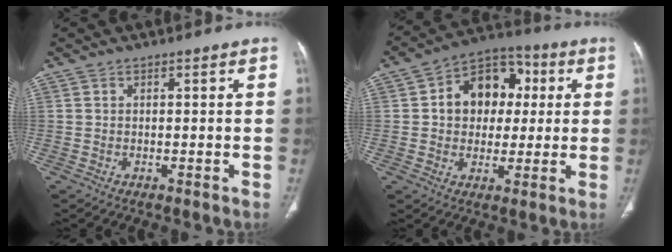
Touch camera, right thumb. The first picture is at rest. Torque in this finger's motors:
{"motor_torque": [0.39, 2.07, 1.03, 0.04, 0.04]}